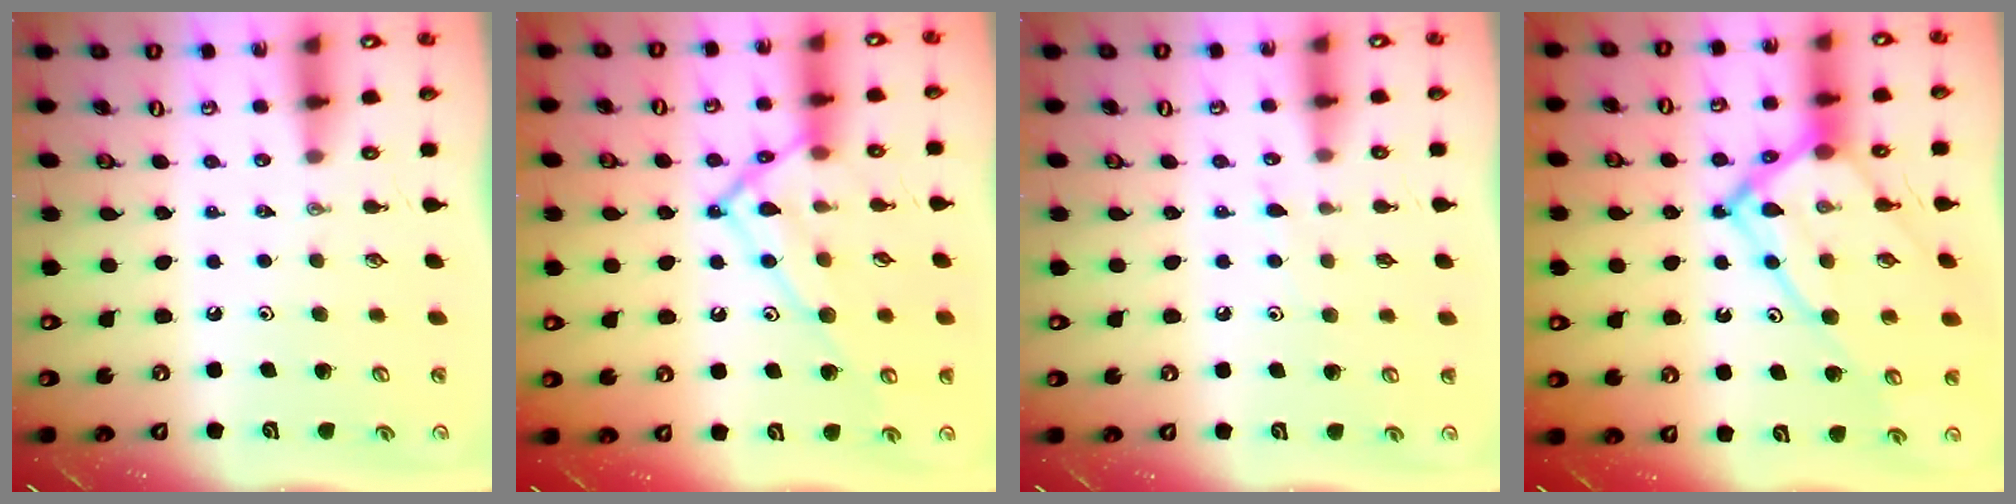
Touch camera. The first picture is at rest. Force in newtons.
{"total": 16.5, "press": 16.5, "slide": 1.3}
{"total": 5.7, "press": 5.7, "slide": 0.6}
{"total": 20.0, "press": 19.8, "slide": 2.3}